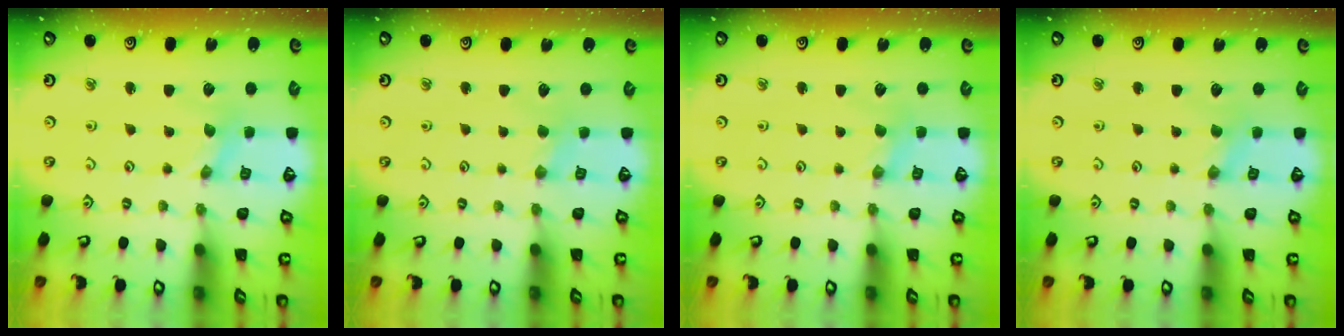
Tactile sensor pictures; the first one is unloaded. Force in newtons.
{"total": 1.8, "press": 1.8, "slide": 0.4}
{"total": 1.3, "press": 1.2, "slide": 0.3}
{"total": 0.6, "press": 0.6, "slide": 0.1}